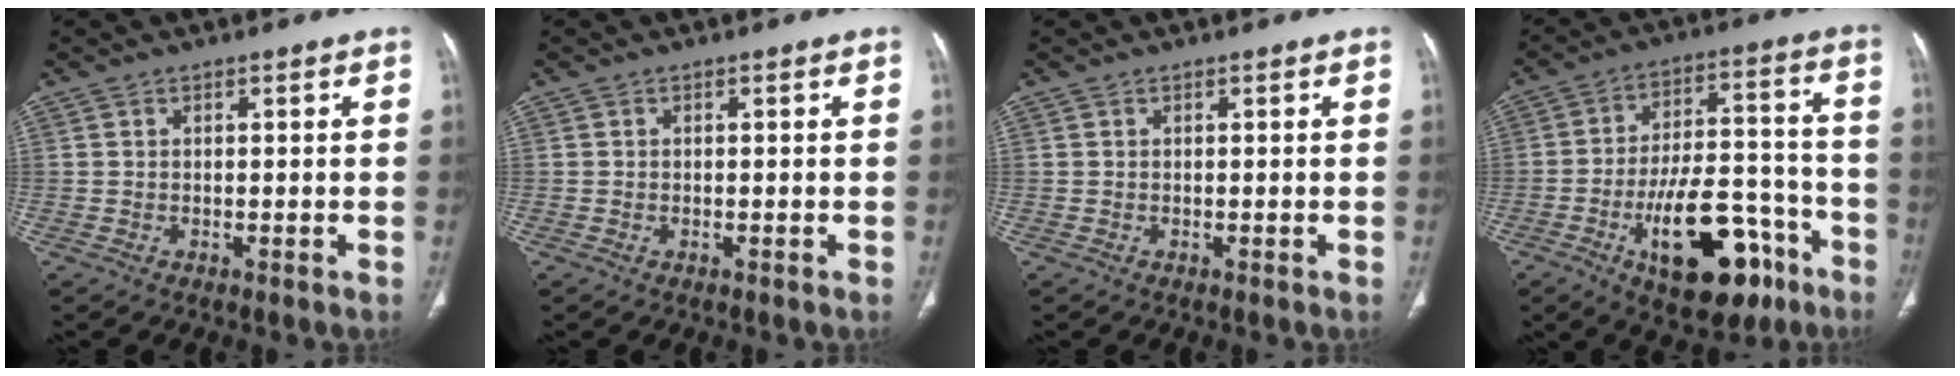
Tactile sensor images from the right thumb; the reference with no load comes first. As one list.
[{"total": 0.0}, {"total": 0.0}, {"total": 20.2, "force": [-9.7, 9.2, 15.0], "torque": [-0.212, 0.063, -0.139]}]